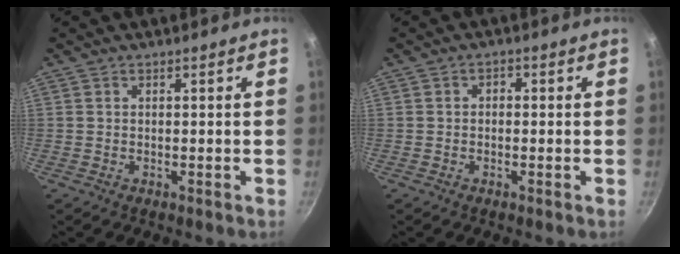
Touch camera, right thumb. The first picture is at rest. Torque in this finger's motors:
{"motor_torque": [-0.20, -0.08, -0.28, 0.06, 0.05]}